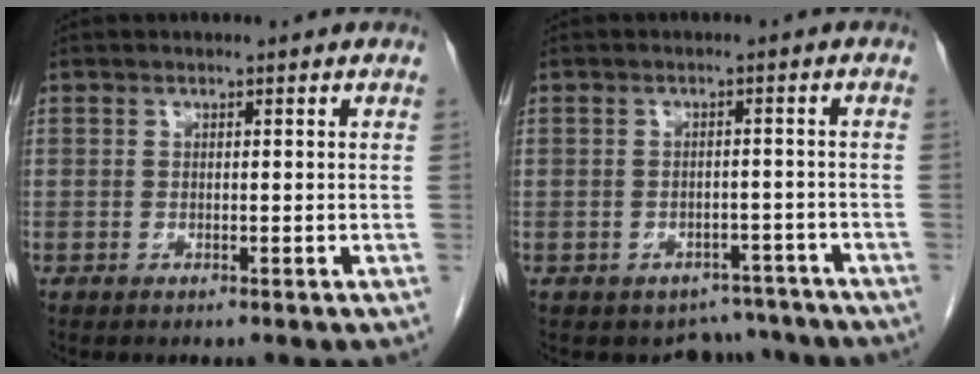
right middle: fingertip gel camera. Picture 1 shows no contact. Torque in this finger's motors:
{"motor_torque": [-0.21, -0.04, -0.16, -0.04]}